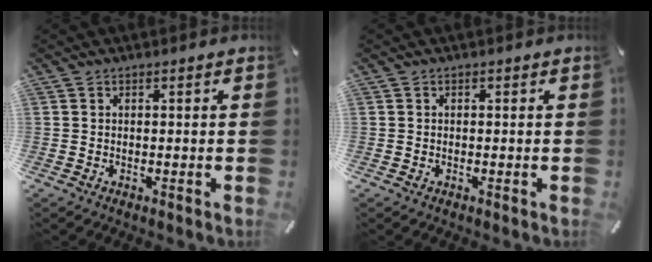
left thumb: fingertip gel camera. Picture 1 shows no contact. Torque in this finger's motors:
{"motor_torque": [-0.21, -0.11, -0.10, 0.02, -0.01]}